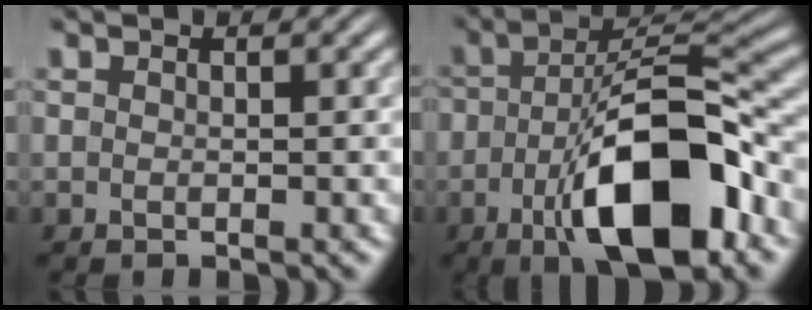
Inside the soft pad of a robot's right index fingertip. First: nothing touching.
{"total": 11.1, "force": [-3.5, 4.0, 9.8], "torque": [-0.147, -0.005, -0.052]}